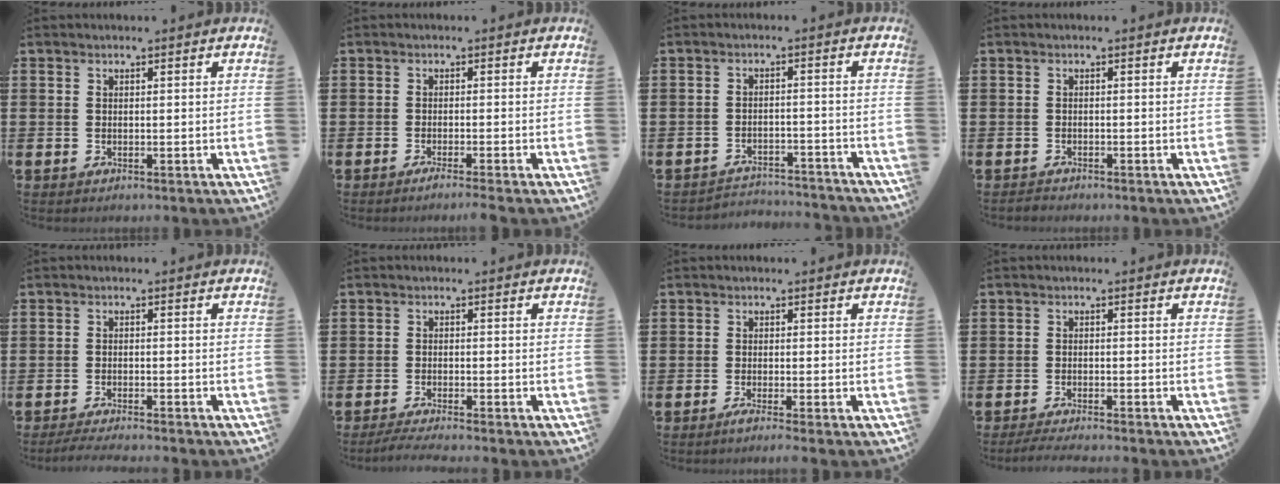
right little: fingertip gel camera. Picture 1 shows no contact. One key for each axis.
{"total": 1.1, "fx": -0.8, "fy": -0.1, "fz": 0.6, "tx": -0.009, "ty": -0.001, "tz": -0.016}
{"total": 2.8, "fx": -2.8, "fy": 0.1, "fz": -0.2, "tx": -0.004, "ty": 0.003, "tz": -0.062}
{"total": 0.6, "fx": -0.5, "fy": 0.2, "fz": 0.1, "tx": -0.004, "ty": -0.001, "tz": -0.012}
{"total": 1.7, "fx": -1.6, "fy": -0.1, "fz": 0.7, "tx": -0.010, "ty": 0.003, "tz": -0.031}
{"total": 1.8, "fx": -1.5, "fy": -0.1, "fz": 0.9, "tx": -0.014, "ty": 0.002, "tz": -0.029}
{"total": 1.1, "fx": -0.7, "fy": -0.1, "fz": 0.9, "tx": -0.014, "ty": -0.002, "tz": -0.013}
{"total": 1.7, "fx": -1.5, "fy": -0.1, "fz": 0.7, "tx": -0.011, "ty": 0.003, "tz": -0.030}